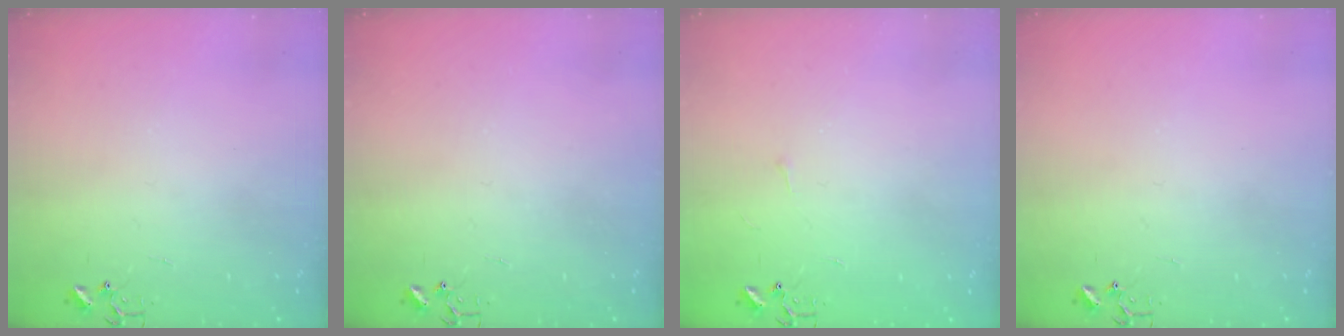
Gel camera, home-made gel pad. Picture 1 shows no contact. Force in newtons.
{"total": 0.0}
{"total": 3.3, "press": 3.2, "slide": 0.5}
{"total": 0.0}